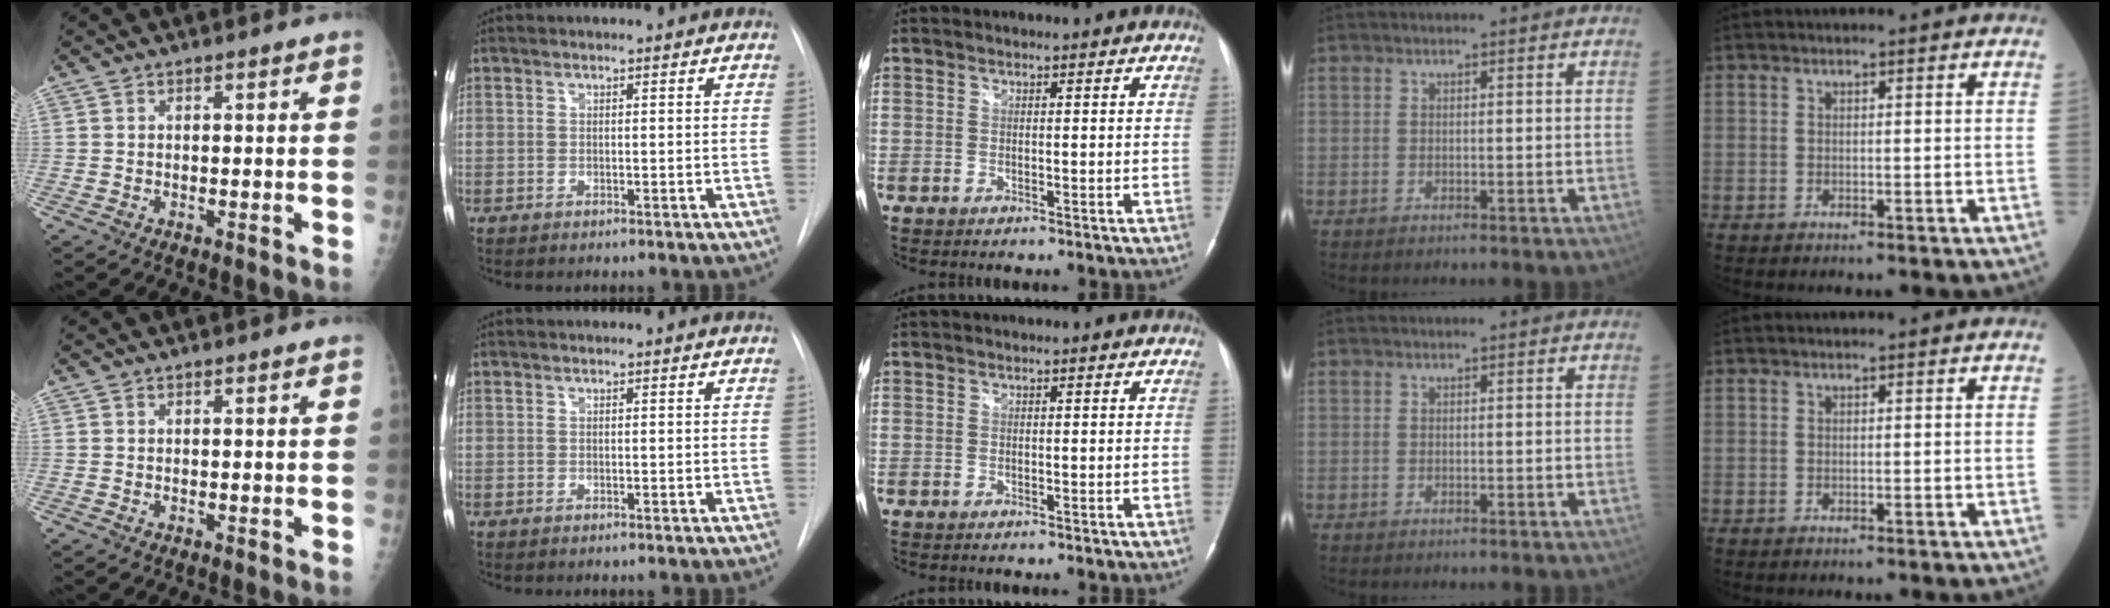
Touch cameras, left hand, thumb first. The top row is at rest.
{}